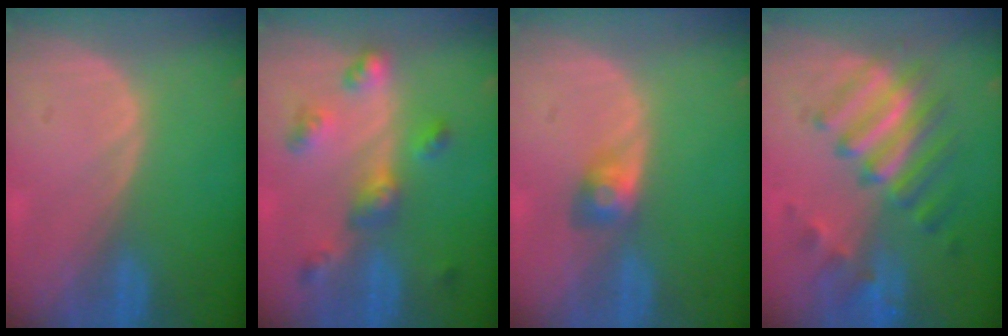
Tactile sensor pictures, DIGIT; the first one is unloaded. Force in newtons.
{"total": 6.6, "press": 5.8, "slide": 3.2}
{"total": 2.8, "press": 2.6, "slide": 1.1}
{"total": 9.1, "press": 8.5, "slide": 3.1}